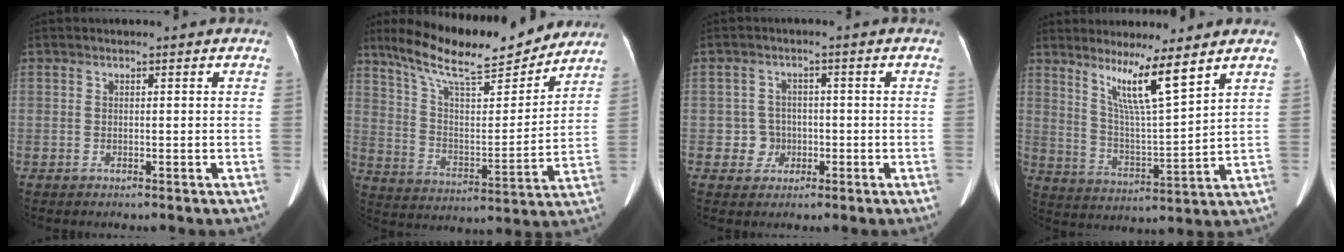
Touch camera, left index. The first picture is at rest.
{"total": 20.5, "force": [17.2, 4.0, 10.4], "torque": [-0.176, 0.008, 0.274]}
{"total": 3.4, "force": [-0.8, 3.3, 0.0], "torque": [0.010, 0.010, -0.011]}
{"total": 9.1, "force": [6.3, -0.5, 6.4], "torque": [-0.122, -0.017, 0.121]}